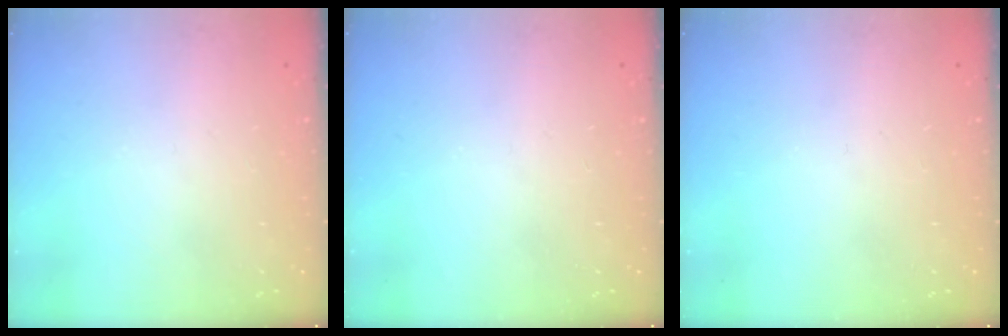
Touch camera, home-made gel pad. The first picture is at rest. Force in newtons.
{"total": 0.0}
{"total": 0.0}